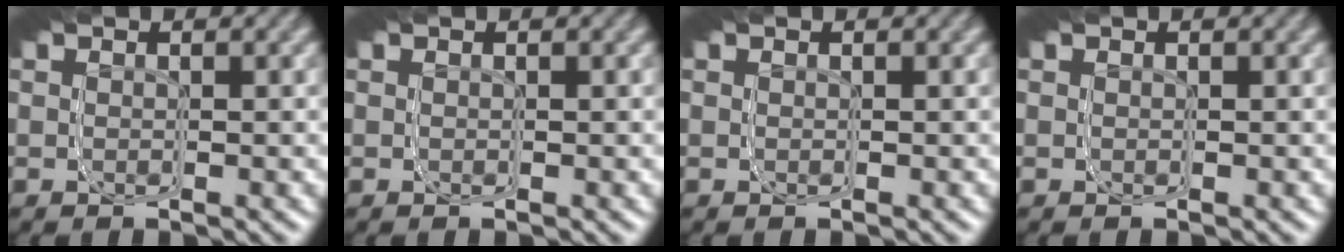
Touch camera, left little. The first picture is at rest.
{"total": 0.0}
{"total": 0.0}
{"total": 0.0}